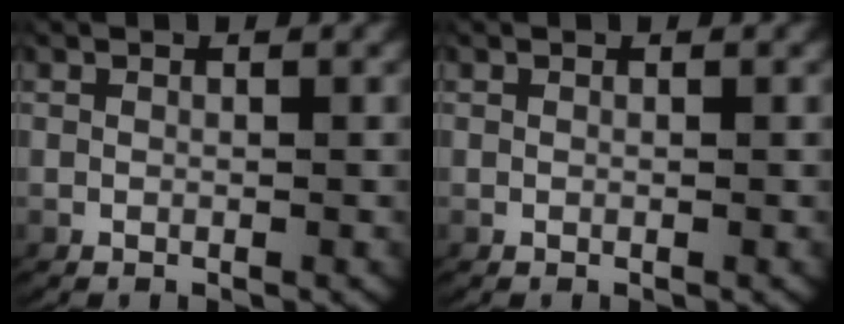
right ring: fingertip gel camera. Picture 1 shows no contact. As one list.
[{"total": 0.0}]